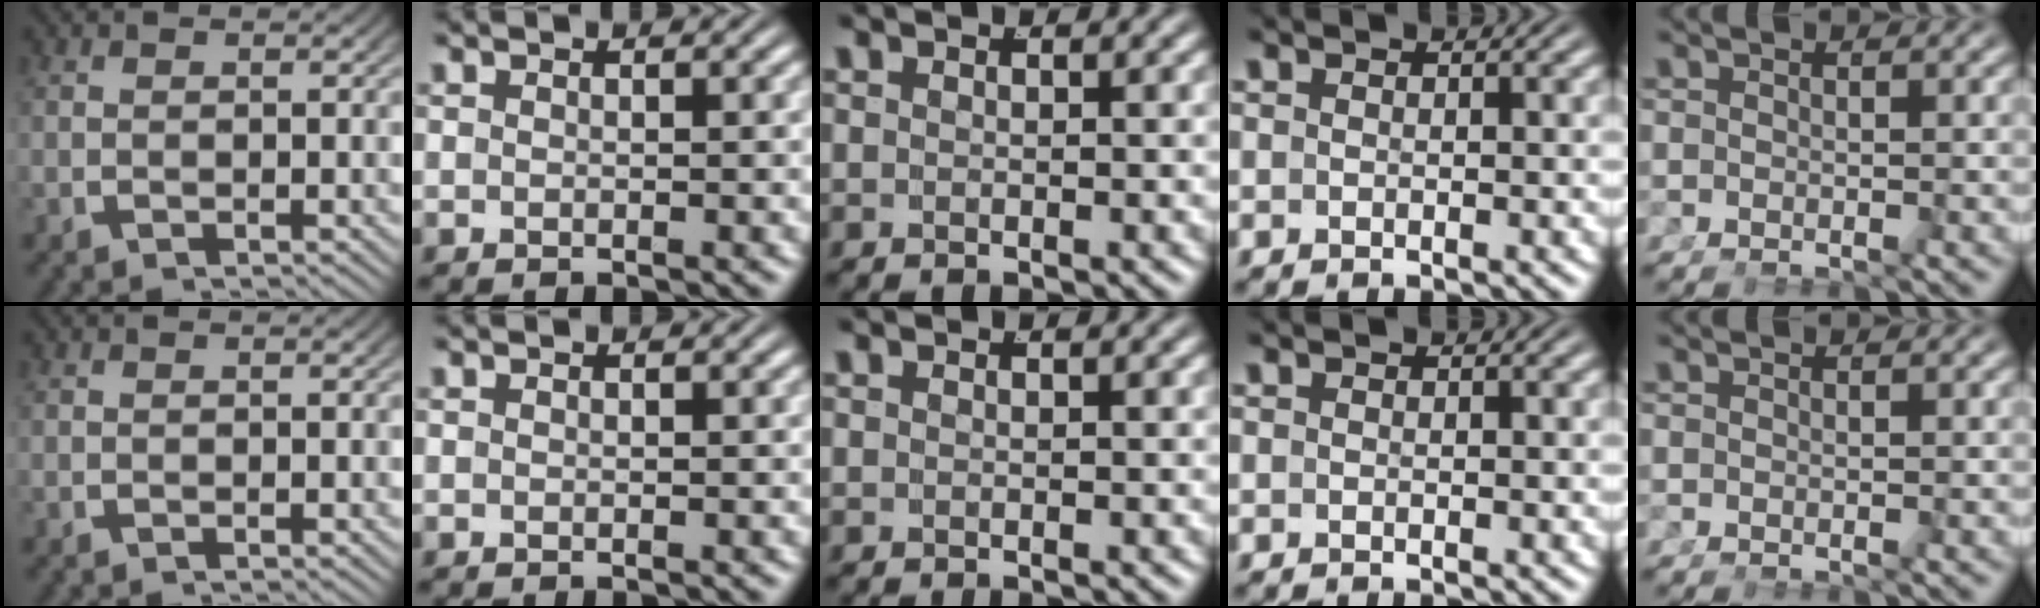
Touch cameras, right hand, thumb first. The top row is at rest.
{}